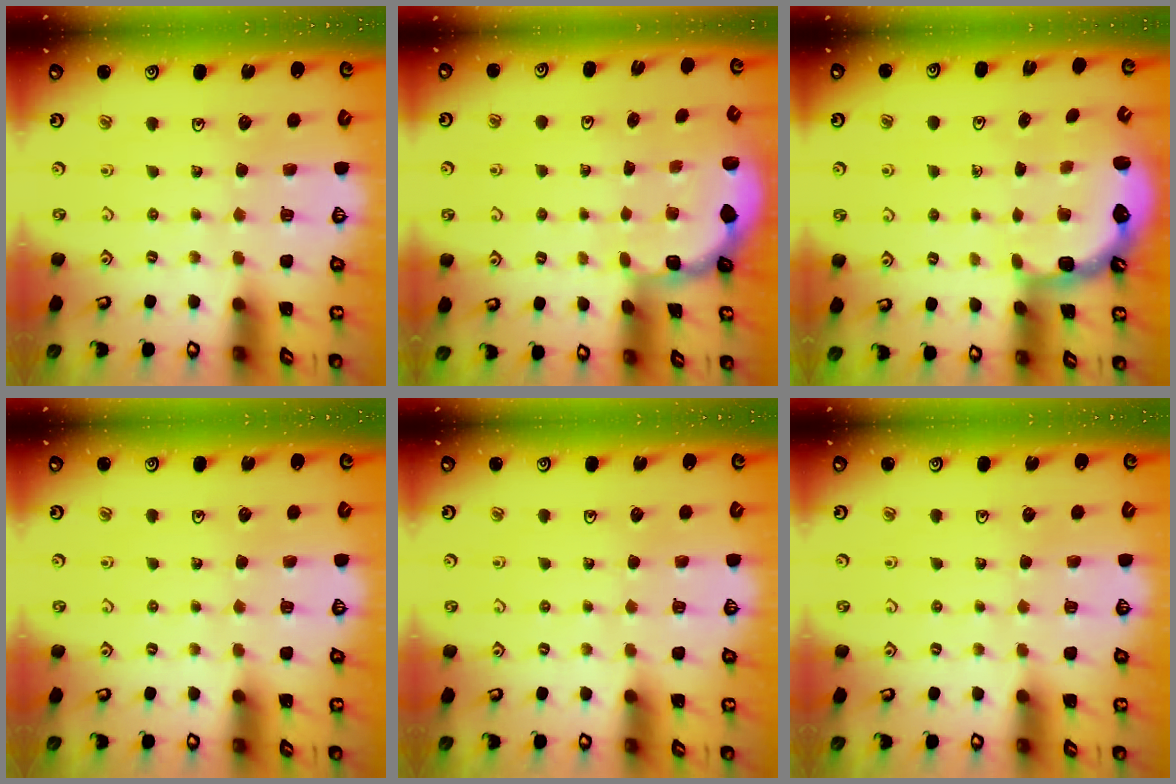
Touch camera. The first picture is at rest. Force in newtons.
{"total": 1.8, "press": 1.7, "slide": 0.7}
{"total": 2.7, "press": 2.0, "slide": 1.9}
{"total": 0.0}
{"total": 0.0}
{"total": 0.0}